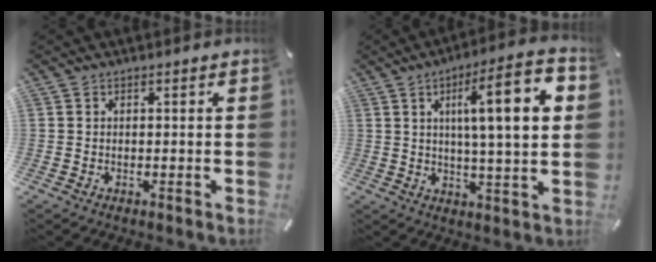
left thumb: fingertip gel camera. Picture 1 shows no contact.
{"total": 16.6, "force": [4.9, 3.2, 15.6], "torque": [-0.237, -0.011, 0.063]}